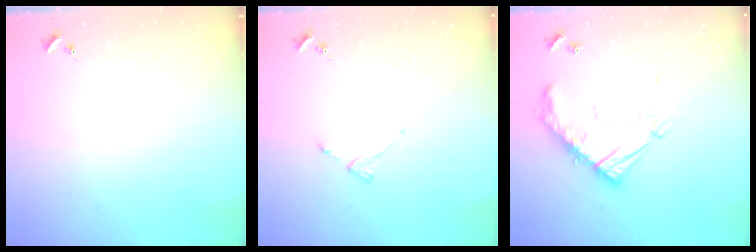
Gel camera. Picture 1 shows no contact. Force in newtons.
{"total": 2.6, "press": 2.6, "slide": 0.5}
{"total": 17.6, "press": 17.6, "slide": 1.2}